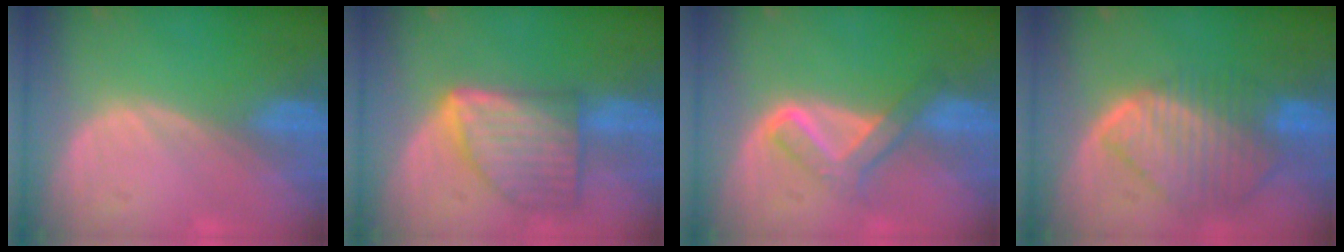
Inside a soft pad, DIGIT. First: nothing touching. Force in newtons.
{"total": 8.4, "press": 8.4, "slide": 0.3}
{"total": 5.2, "press": 5.2, "slide": 0.4}
{"total": 9.7, "press": 8.5, "slide": 4.7}